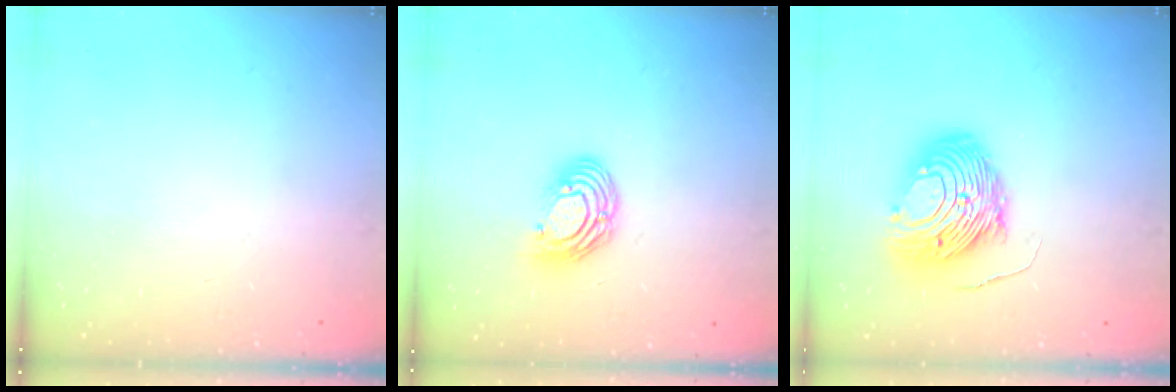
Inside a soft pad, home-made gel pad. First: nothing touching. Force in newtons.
{"total": 9.5, "press": 9.4, "slide": 1.7}
{"total": 13.1, "press": 13.0, "slide": 1.2}